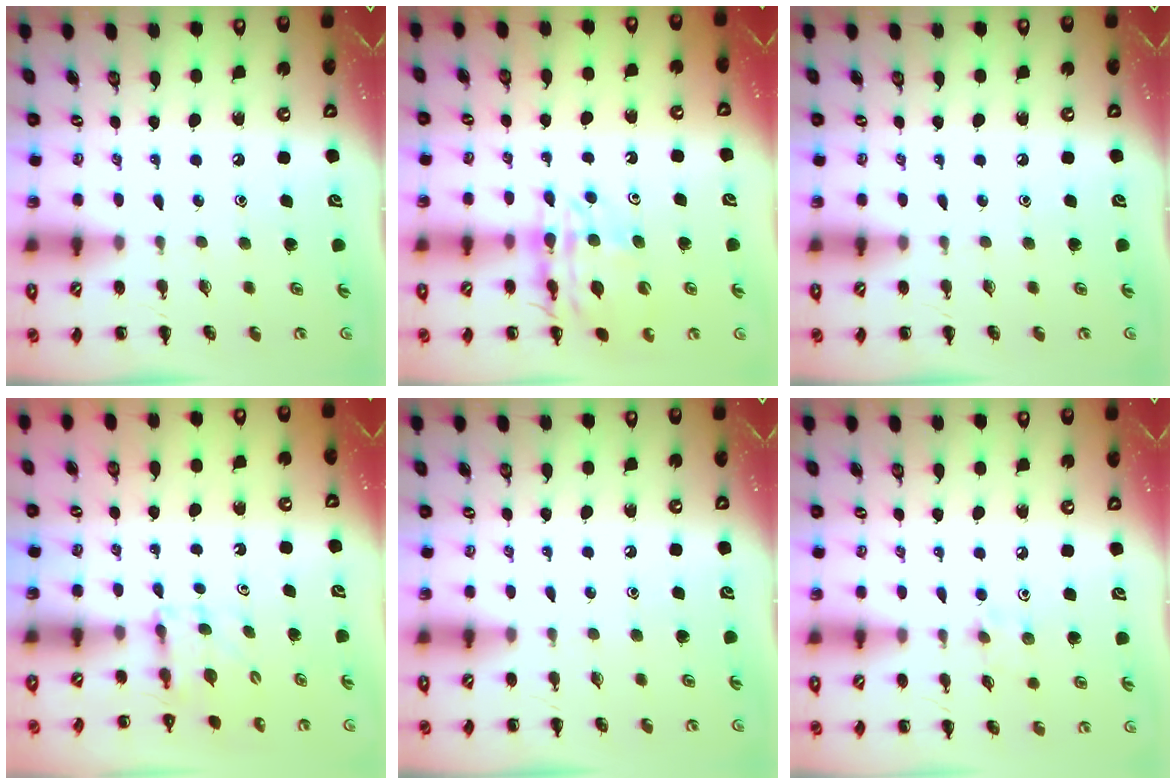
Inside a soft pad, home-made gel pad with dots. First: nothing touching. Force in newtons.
{"total": 13.0, "press": 12.6, "slide": 3.1}
{"total": 0.0}
{"total": 3.1, "press": 2.8, "slide": 1.2}
{"total": 0.0}
{"total": 4.6, "press": 4.4, "slide": 1.5}